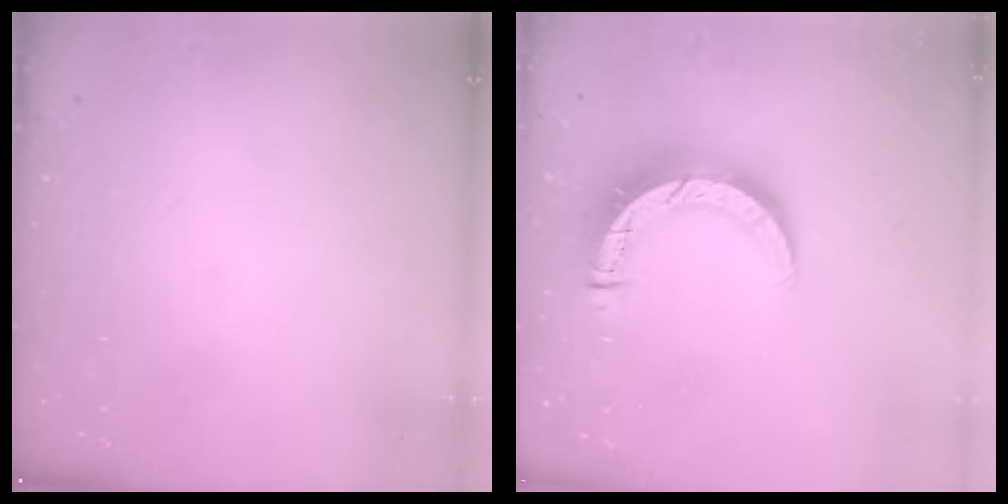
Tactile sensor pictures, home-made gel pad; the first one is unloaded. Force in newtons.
{"total": 10.6, "press": 10.5, "slide": 1.2}